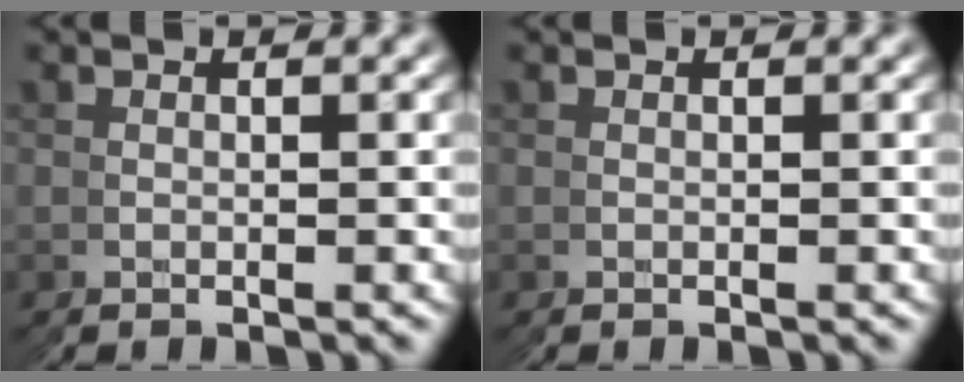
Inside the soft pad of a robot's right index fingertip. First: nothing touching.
{"total": 0.0}